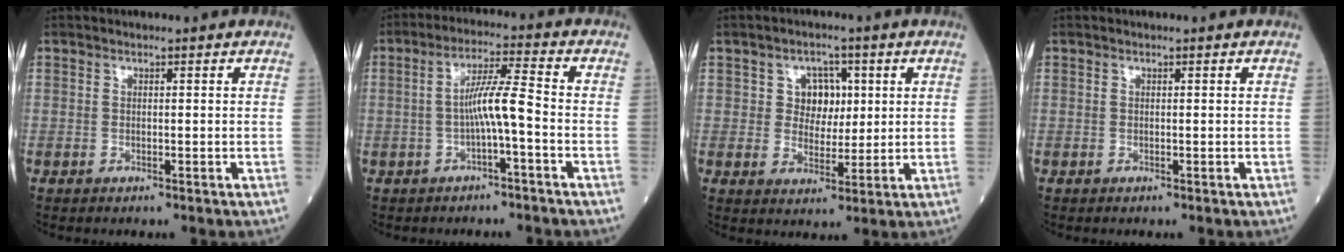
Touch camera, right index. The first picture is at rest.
{"total": 6.0, "force": [-1.4, -0.1, 5.9], "torque": [-0.109, 0.015, -0.021]}
{"total": 5.1, "force": [1.5, 4.0, 2.7], "torque": [-0.037, 0.011, 0.029]}
{"total": 0.0}